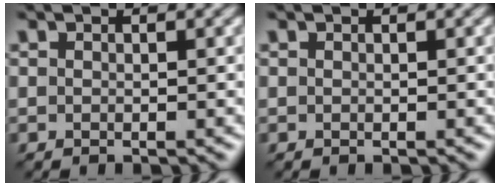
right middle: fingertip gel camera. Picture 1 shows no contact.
{"total": 0.0}